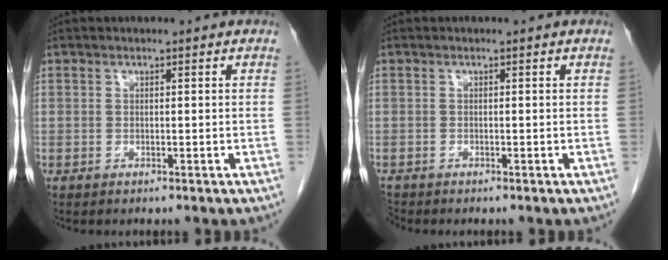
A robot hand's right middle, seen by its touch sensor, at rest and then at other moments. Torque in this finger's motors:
{"motor_torque": [0.27, -0.08, -0.01, 0.01]}